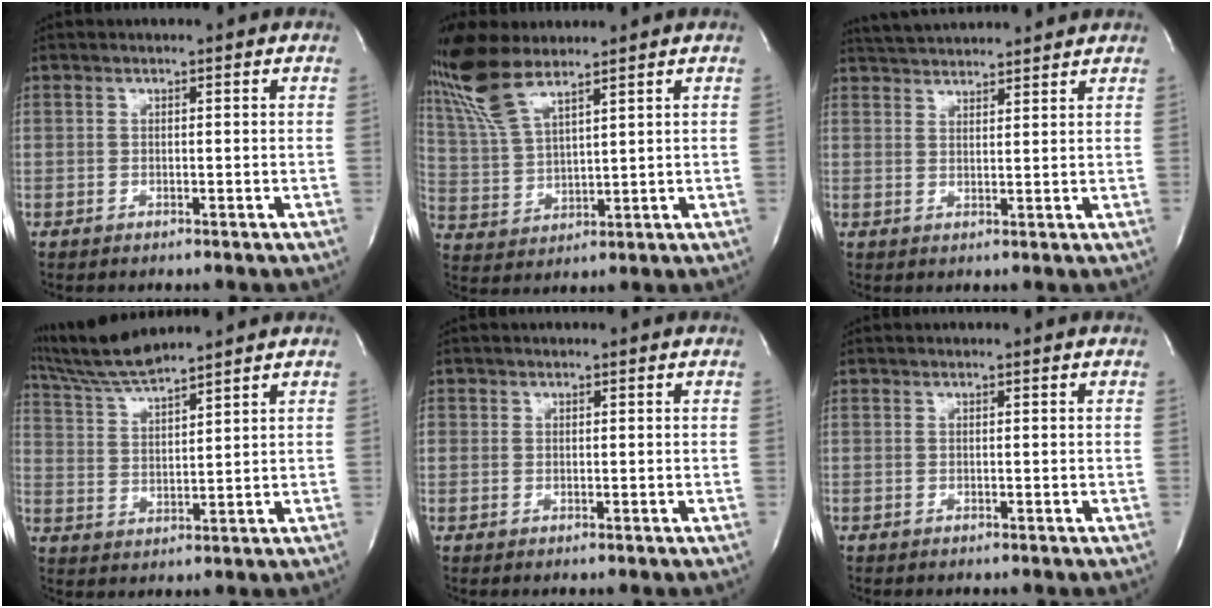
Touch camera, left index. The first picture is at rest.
{"total": 10.7, "force": [8.4, 2.7, 6.1], "torque": [-0.142, 0.010, 0.177]}
{"total": 9.3, "force": [9.0, 0.6, 2.6], "torque": [-0.053, 0.031, 0.137]}
{"total": 8.1, "force": [7.6, -0.7, 2.7], "torque": [-0.067, 0.012, 0.154]}
{"total": 1.2, "force": [0.2, 1.2, 0.2], "torque": [0.007, 0.003, 0.002]}
{"total": 0.0}